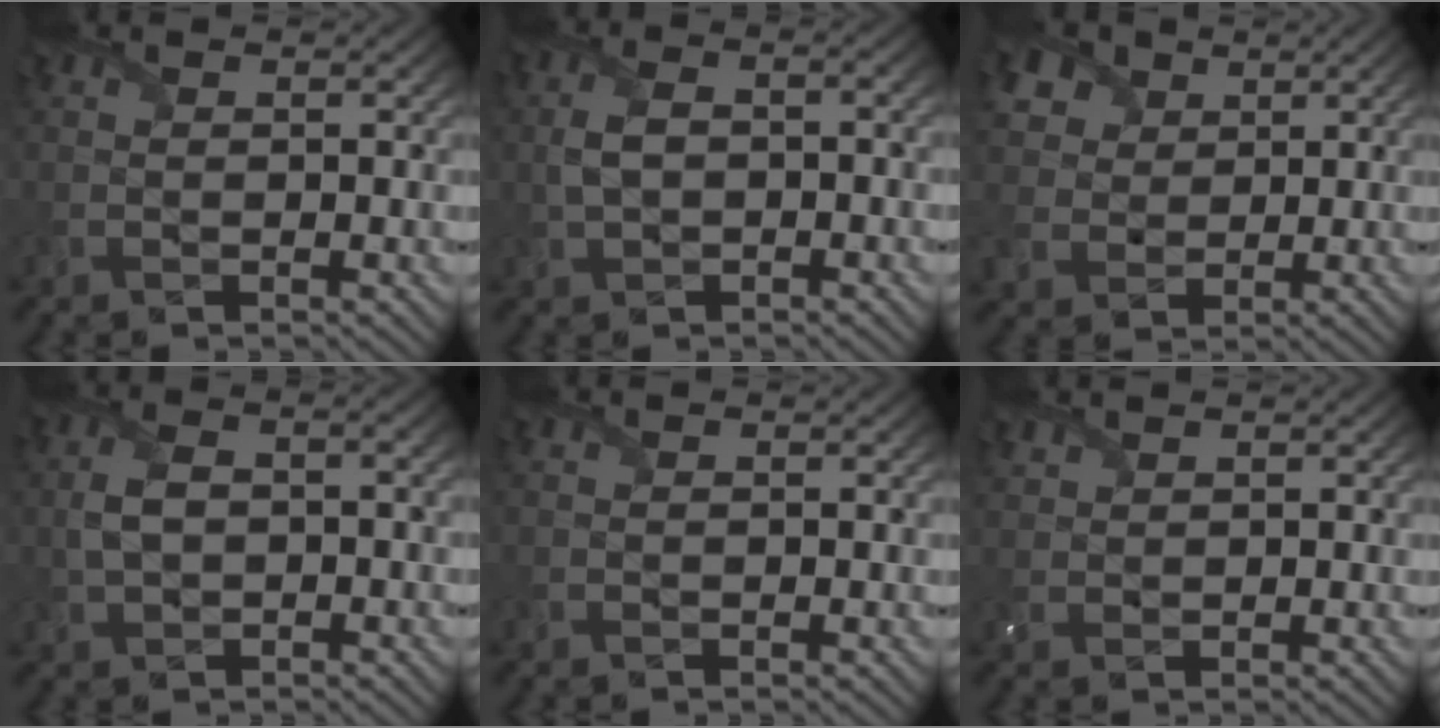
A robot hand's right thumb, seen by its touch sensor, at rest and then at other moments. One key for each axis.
{"total": 4.5, "fx": -0.4, "fy": 2.5, "fz": 3.7, "tx": -0.087, "ty": 0.002, "tz": -0.011}
{"total": 7.1, "fx": 3.4, "fy": 5.5, "fz": 2.9, "tx": -0.105, "ty": 0.013, "tz": 0.059}
{"total": 4.9, "fx": -0.3, "fy": 2.9, "fz": 3.9, "tx": -0.095, "ty": 0.002, "tz": -0.009}
{"total": 0.0}
{"total": 1.4, "fx": 1.3, "fy": 0.4, "fz": 0.2, "tx": -0.013, "ty": 0.004, "tz": 0.033}